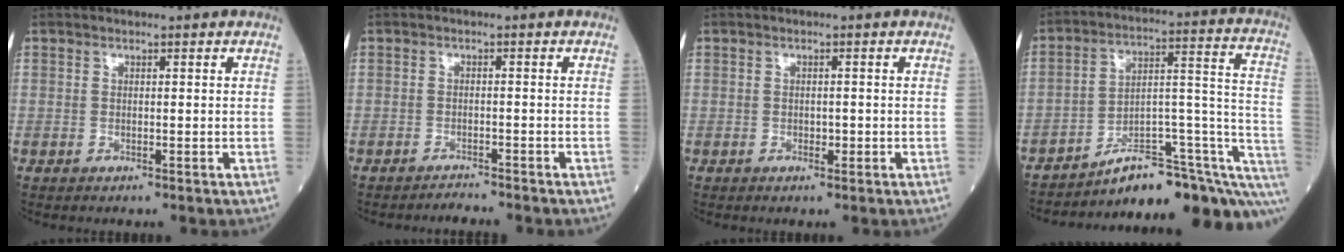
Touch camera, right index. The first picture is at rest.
{"total": 1.8, "force": [-1.7, -0.5, -0.1], "torque": [0.002, -0.008, -0.029]}
{"total": 0.9, "force": [-0.4, 0.5, 0.6], "torque": [-0.009, 0.001, -0.005]}
{"total": 17.5, "force": [-12.7, 4.7, 11.1], "torque": [-0.083, 0.081, -0.174]}